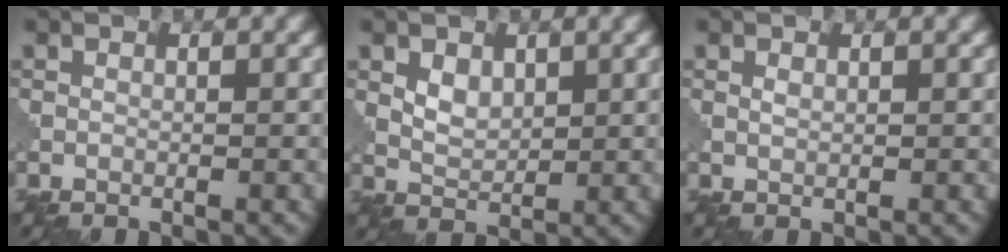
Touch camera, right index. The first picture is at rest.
{"total": 2.2, "force": [0.8, 1.4, 1.4], "torque": [-0.029, -0.003, 0.019]}
{"total": 0.6, "force": [0.3, 0.3, 0.4], "torque": [-0.013, 0.001, 0.006]}